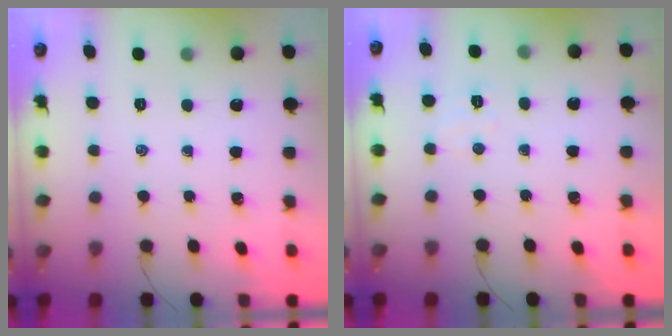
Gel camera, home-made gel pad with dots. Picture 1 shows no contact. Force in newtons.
{"total": 4.0, "press": 3.9, "slide": 0.8}